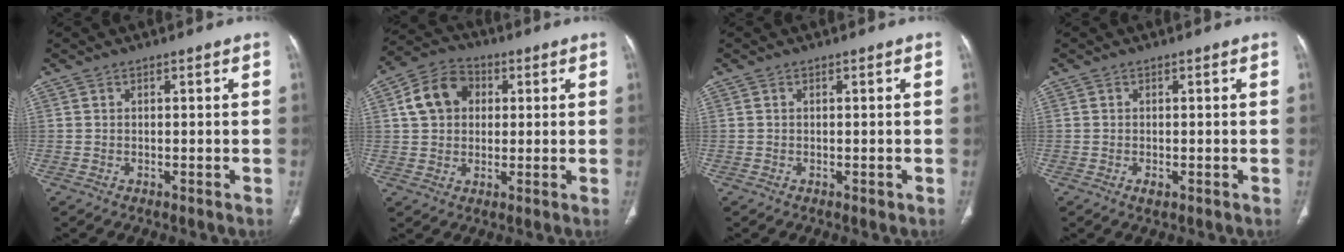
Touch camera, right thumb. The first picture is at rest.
{"total": 9.7, "force": [2.2, 7.7, 5.5], "torque": [-0.083, 0.012, 0.031]}
{"total": 0.5, "force": [-0.2, 0.3, 0.4], "torque": [-0.005, -0.001, -0.002]}
{"total": 1.1, "force": [-0.5, 0.6, 0.9], "torque": [-0.016, -0.003, -0.008]}